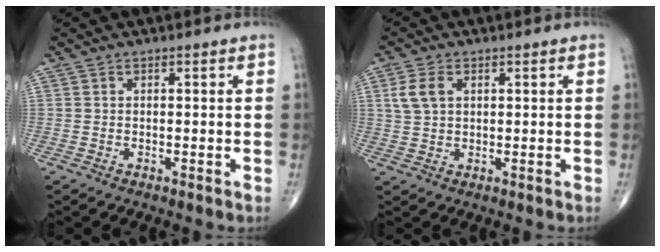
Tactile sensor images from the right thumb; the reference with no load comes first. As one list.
[{"total": 4.7, "force": [1.5, 3.1, 3.3], "torque": [-0.068, 0.005, 0.031]}]